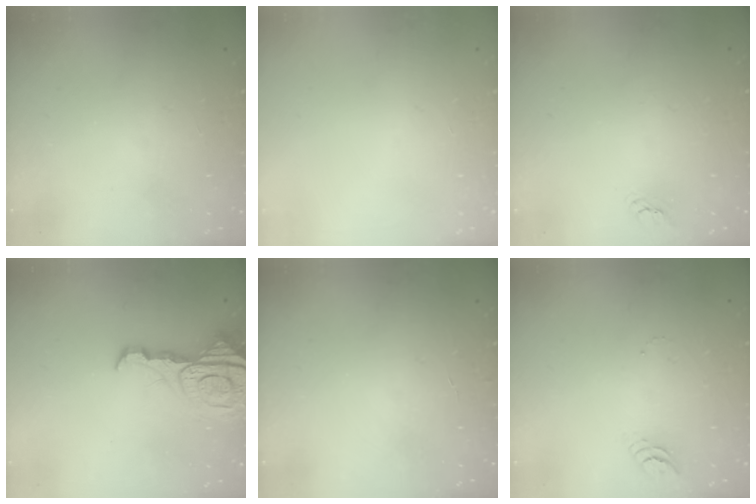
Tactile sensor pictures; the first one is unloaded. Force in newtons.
{"total": 0.0}
{"total": 1.9, "press": 1.9, "slide": 0.2}
{"total": 13.6, "press": 13.5, "slide": 1.4}
{"total": 2.5, "press": 2.5, "slide": 0.2}
{"total": 3.0, "press": 3.0, "slide": 0.4}